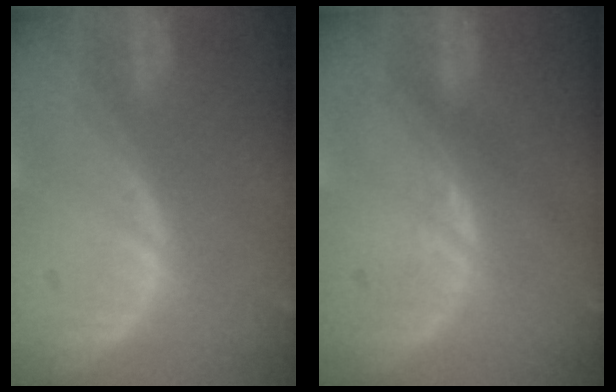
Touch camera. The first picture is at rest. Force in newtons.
{"total": 0.9, "press": 0.8, "slide": 0.3}